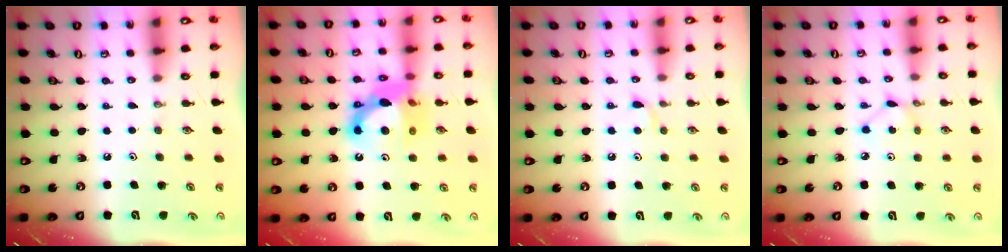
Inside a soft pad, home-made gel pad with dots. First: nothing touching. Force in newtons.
{"total": 13.3, "press": 13.2, "slide": 1.3}
{"total": 4.7, "press": 4.7, "slide": 0.6}
{"total": 2.4, "press": 2.4, "slide": 0.1}